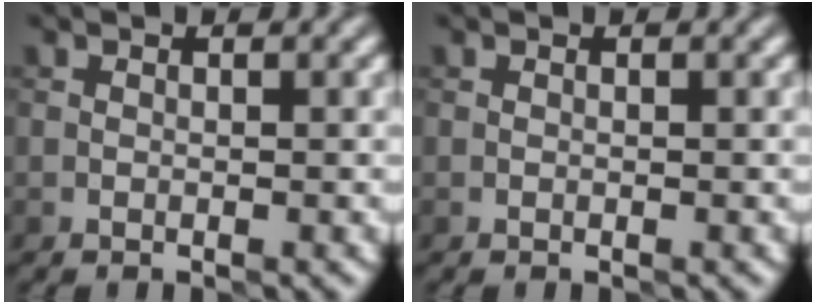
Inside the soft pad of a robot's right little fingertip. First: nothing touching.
{"total": 0.0}